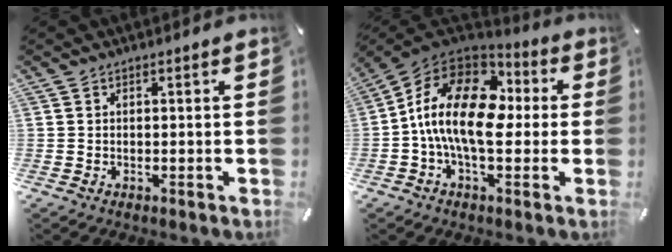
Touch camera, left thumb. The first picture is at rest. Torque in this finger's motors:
{"motor_torque": [0.58, 2.32, 1.73, -1.04, 0.67]}